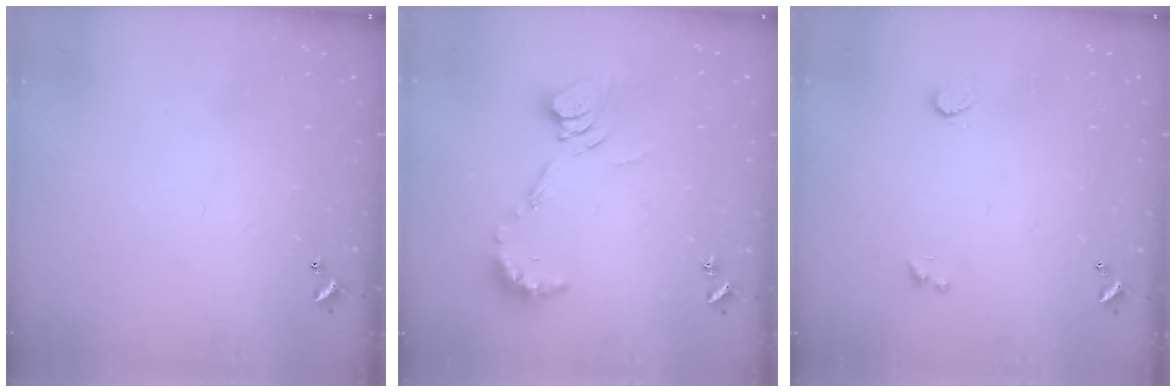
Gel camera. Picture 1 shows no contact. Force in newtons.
{"total": 9.3, "press": 9.3, "slide": 0.3}
{"total": 1.0, "press": 0.7, "slide": 0.7}